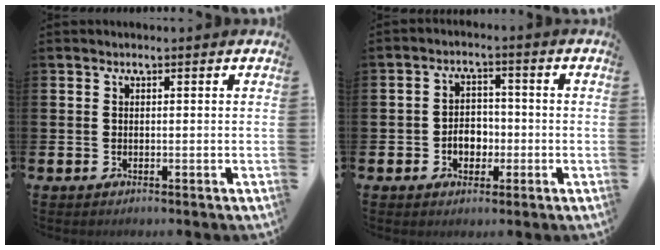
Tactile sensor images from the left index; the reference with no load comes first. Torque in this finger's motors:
{"motor_torque": [0.15, 0.11, 0.11, 0.05]}